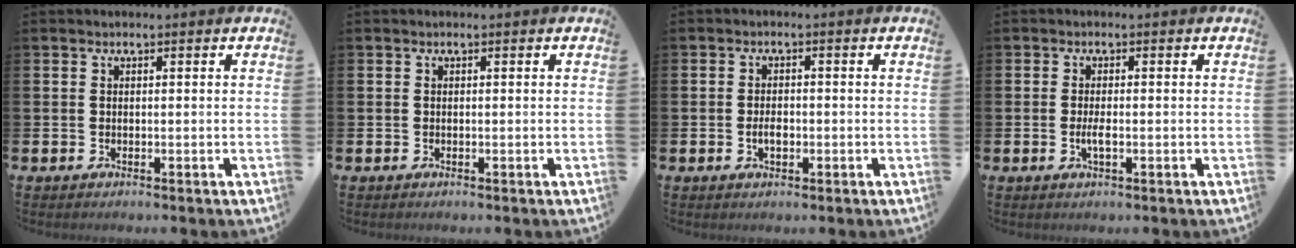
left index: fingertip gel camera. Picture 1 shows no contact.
{"total": 0.0}
{"total": 1.8, "force": [-0.5, 1.0, 1.4], "torque": [-0.024, 0.001, -0.010]}
{"total": 1.8, "force": [-0.3, 0.6, 1.7], "torque": [-0.035, 0.002, -0.005]}